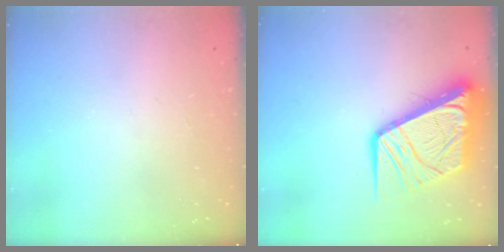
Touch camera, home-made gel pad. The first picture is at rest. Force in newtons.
{"total": 15.8, "press": 15.7, "slide": 1.8}